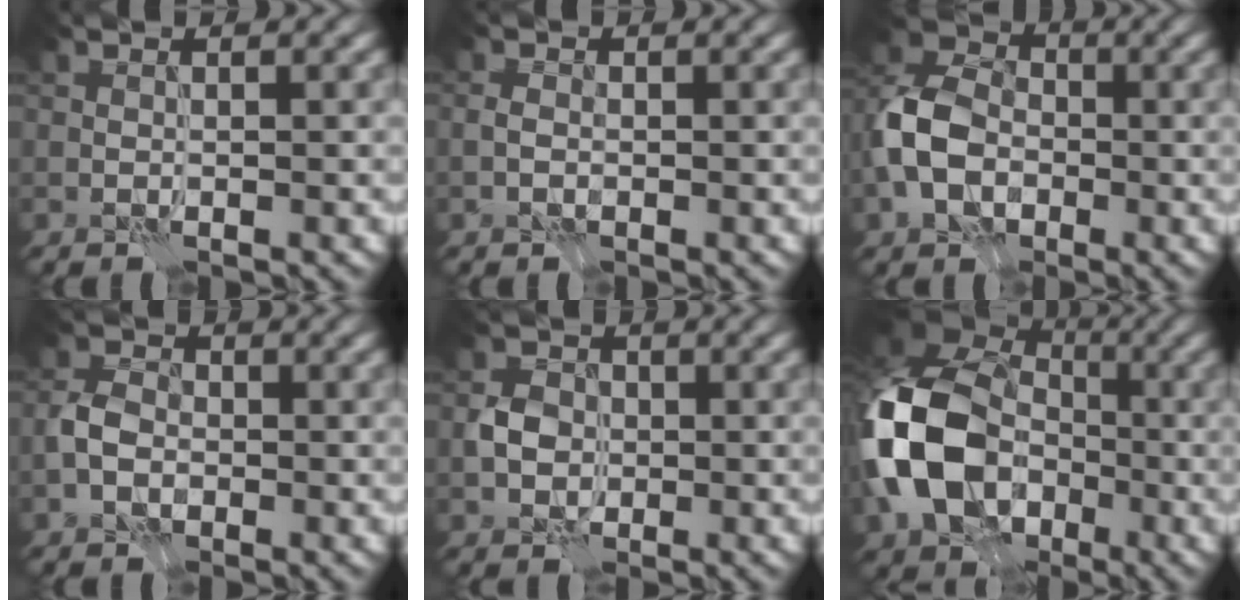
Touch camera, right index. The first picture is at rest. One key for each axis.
{"total": 1.4, "fx": -0.4, "fy": 1.0, "fz": 0.8, "tx": -0.016, "ty": 0.003, "tz": -0.014}
{"total": 7.4, "fx": -2.0, "fy": 5.4, "fz": 4.7, "tx": -0.104, "ty": 0.006, "tz": -0.055}
{"total": 3.4, "fx": -1.1, "fy": 2.6, "fz": 2.0, "tx": -0.041, "ty": 0.003, "tz": -0.030}
{"total": 2.8, "fx": -0.4, "fy": 2.4, "fz": 1.4, "tx": -0.025, "ty": 0.003, "tz": -0.013}
{"total": 14.6, "fx": -2.9, "fy": 10.9, "fz": 9.3, "tx": -0.223, "ty": -0.004, "tz": -0.067}